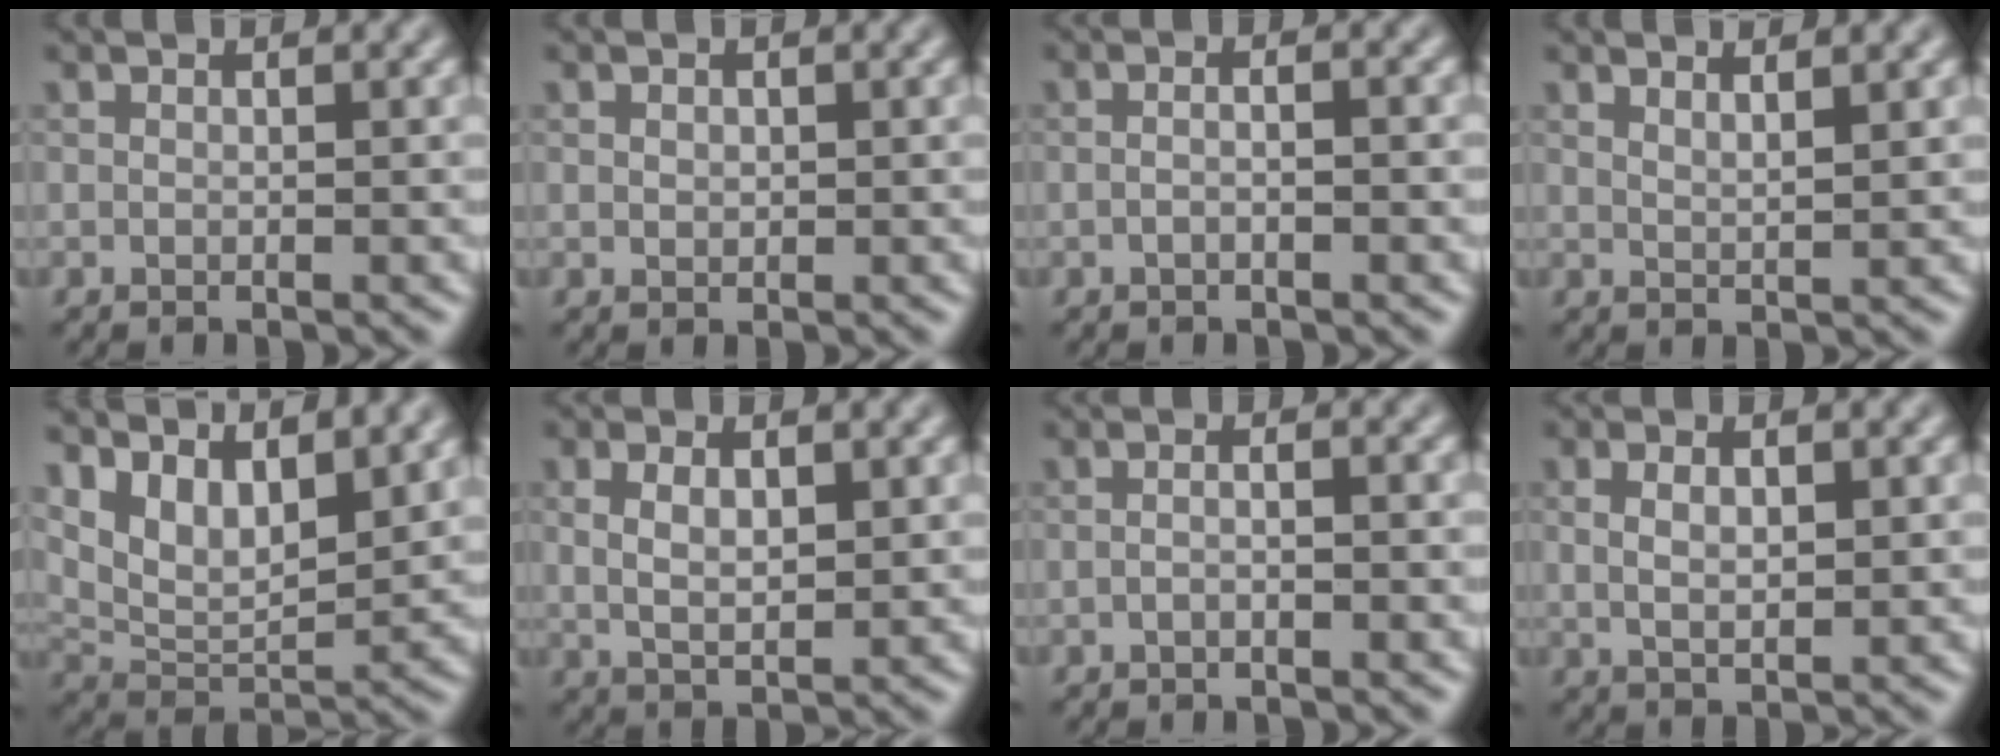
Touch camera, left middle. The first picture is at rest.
{"total": 0.6, "force": [0.2, 0.5, 0.3], "torque": [-0.005, -0.002, 0.003]}
{"total": 2.3, "force": [0.1, 1.1, 2.0], "torque": [-0.013, 0.004, -0.022]}
{"total": 2.1, "force": [1.5, 0.6, 1.3], "torque": [-0.007, 0.004, 0.014]}
{"total": 6.8, "force": [3.8, 3.3, 4.5], "torque": [-0.085, -0.014, 0.075]}
{"total": 3.9, "force": [1.0, 1.8, 3.3], "torque": [-0.070, -0.002, 0.022]}
{"total": 1.9, "force": [-0.2, 0.8, 1.7], "torque": [-0.012, -0.003, -0.020]}
{"total": 3.4, "force": [0.8, 1.5, 2.9], "torque": [-0.056, 0.000, 0.018]}